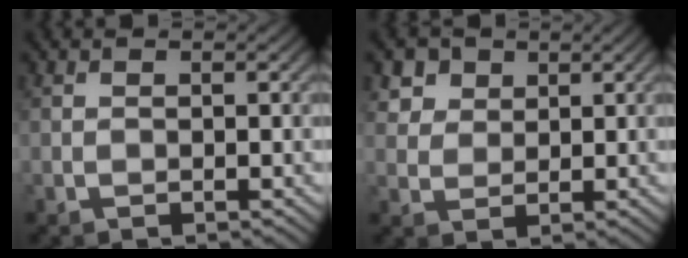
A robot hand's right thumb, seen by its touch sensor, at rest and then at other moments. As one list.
[{"total": 4.1, "force": [2.6, 2.8, 1.4], "torque": [-0.042, -0.012, 0.062]}]